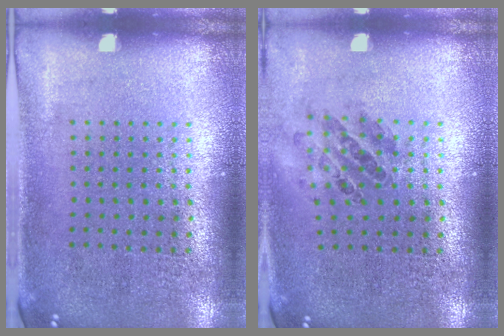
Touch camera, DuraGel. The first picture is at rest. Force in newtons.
{"total": 0.8, "press": 0.8, "slide": 0.1}